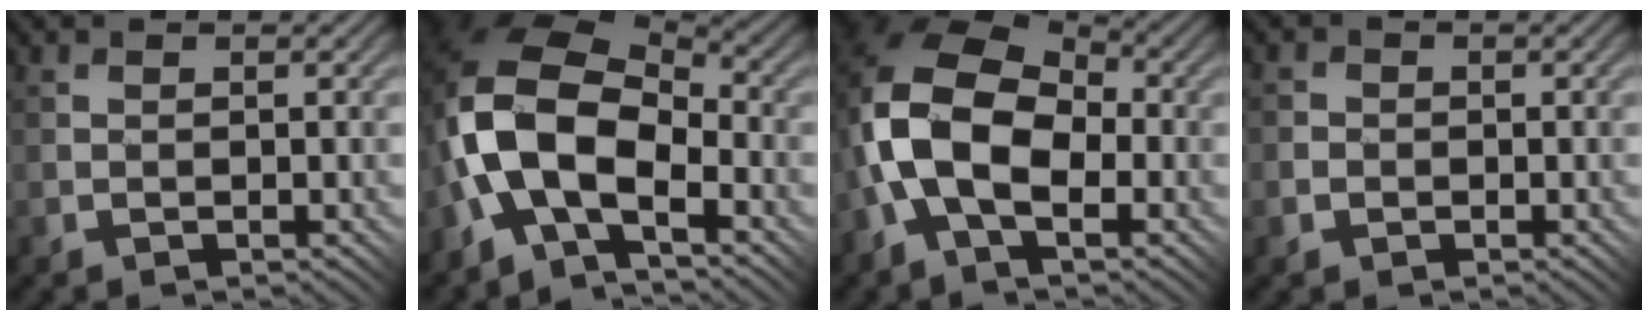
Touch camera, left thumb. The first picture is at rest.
{"total": 13.9, "force": [-3.4, 8.1, 10.8], "torque": [-0.235, -0.008, -0.069]}
{"total": 13.0, "force": [-2.2, 8.2, 9.9], "torque": [-0.209, 0.000, -0.055]}
{"total": 2.8, "force": [-0.5, 2.8, 0.2], "torque": [-0.003, 0.014, -0.026]}